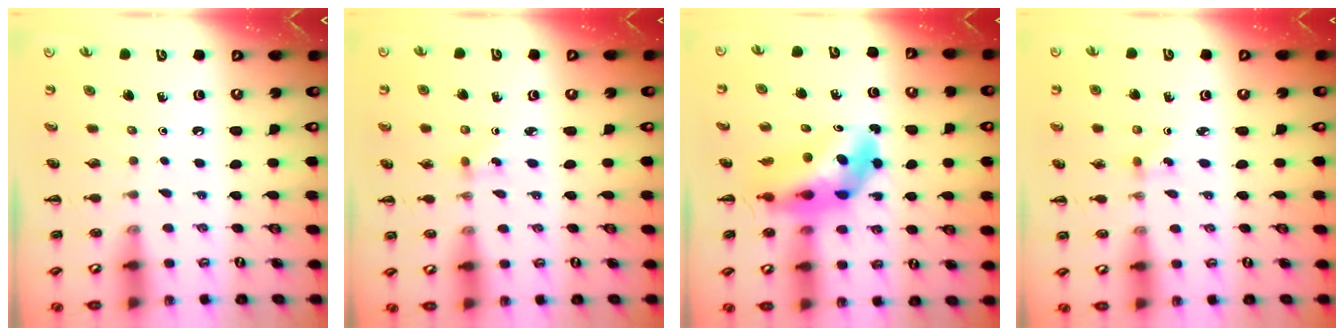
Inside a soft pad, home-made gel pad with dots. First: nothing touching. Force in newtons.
{"total": 2.5, "press": 2.3, "slide": 1.1}
{"total": 10.6, "press": 10.0, "slide": 3.3}
{"total": 2.5, "press": 2.3, "slide": 1.1}